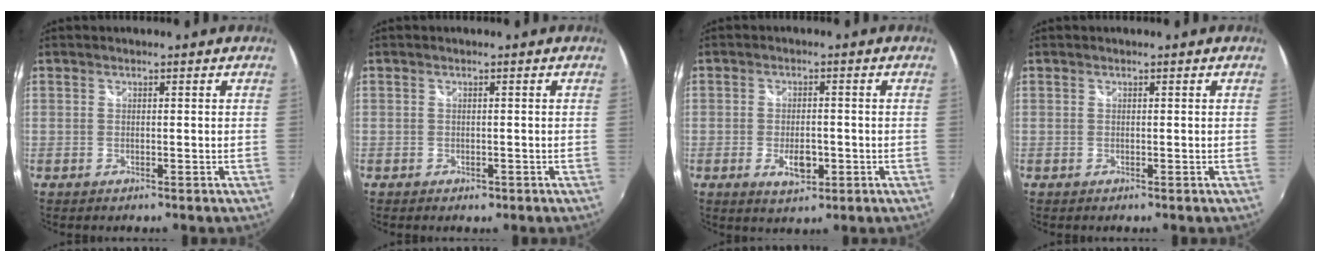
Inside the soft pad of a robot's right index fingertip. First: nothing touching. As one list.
[{"total": 1.3, "force": [-0.6, 1.1, 0.3], "torque": [-0.005, -0.002, -0.006]}, {"total": 5.3, "force": [-1.7, 2.8, 4.2], "torque": [-0.081, -0.008, -0.025]}, {"total": 0.0}]